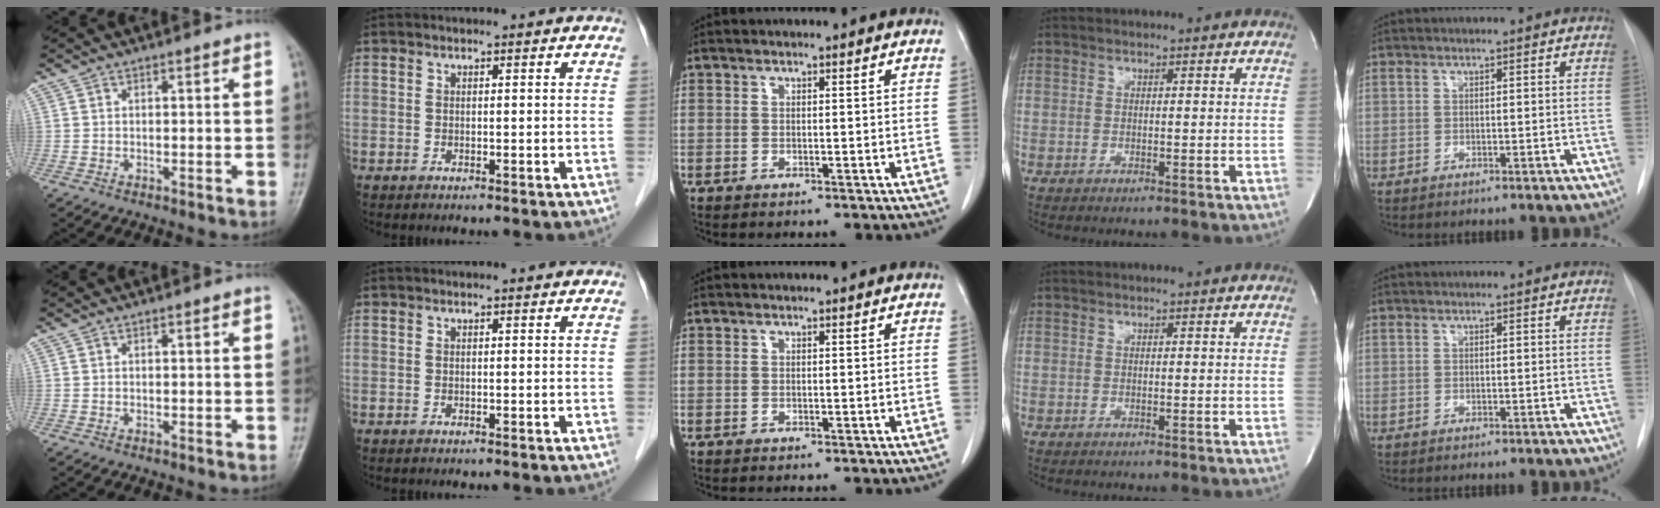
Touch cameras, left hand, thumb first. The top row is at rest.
{}